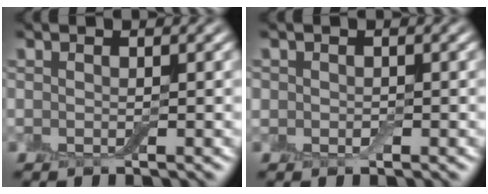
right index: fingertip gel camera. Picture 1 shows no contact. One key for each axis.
{"total": 0.9, "fx": 0.0, "fy": 0.9, "fz": 0.3, "tx": -0.002, "ty": -0.002, "tz": -0.005}